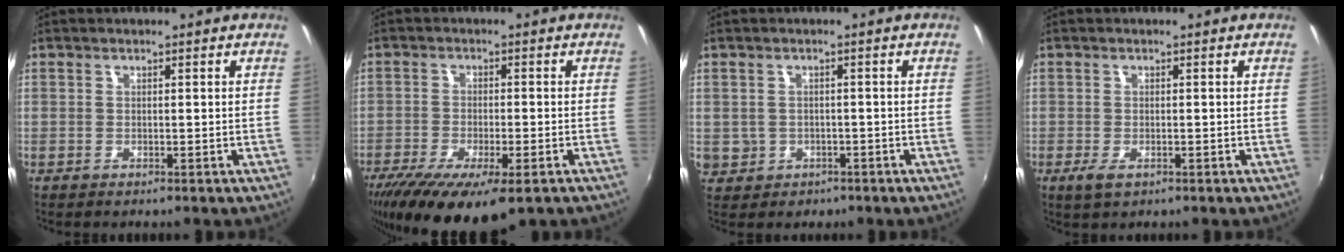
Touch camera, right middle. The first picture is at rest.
{"total": 15.6, "force": [-10.4, 4.2, 10.8], "torque": [-0.214, -0.063, -0.164]}
{"total": 5.0, "force": [-0.9, 4.7, 1.4], "torque": [-0.045, 0.000, 0.001]}
{"total": 2.2, "force": [-1.1, 0.7, 1.8], "torque": [-0.034, -0.010, -0.019]}